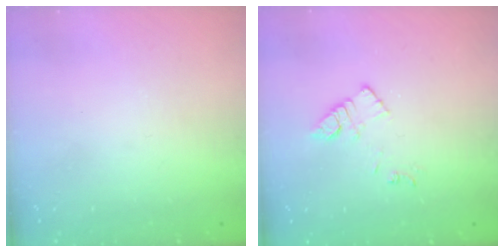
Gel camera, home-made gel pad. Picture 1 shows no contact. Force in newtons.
{"total": 8.3, "press": 8.3, "slide": 0.6}